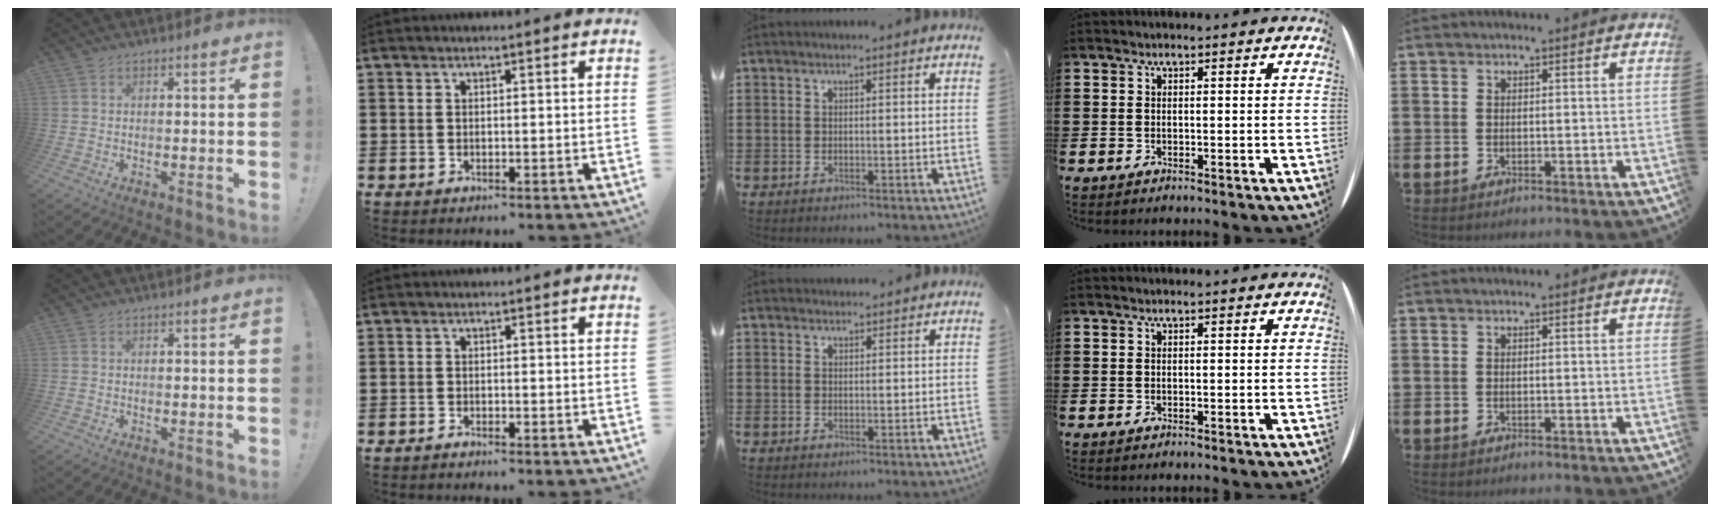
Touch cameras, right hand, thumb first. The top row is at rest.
{"index": {"total": 0.8, "force": [-0.8, -0.2, 0.2], "torque": [-0.006, -0.005, -0.015]}, "middle": {"total": 1.1, "force": [1.1, 0.2, 0.0], "torque": [-0.002, 0.001, 0.021]}}